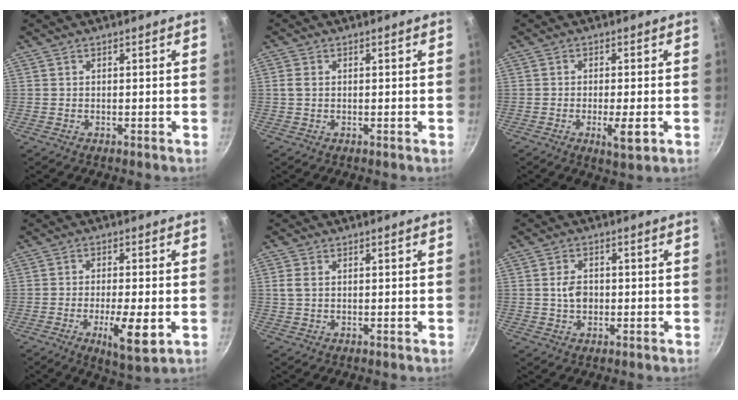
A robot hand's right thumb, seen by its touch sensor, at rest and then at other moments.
{"total": 1.7, "force": [0.2, 1.2, 1.2], "torque": [-0.025, 0.004, 0.003]}
{"total": 4.9, "force": [-1.5, 1.2, 4.5], "torque": [-0.078, 0.001, -0.025]}
{"total": 8.6, "force": [-2.4, 2.3, 7.9], "torque": [-0.134, -0.001, -0.035]}
{"total": 2.3, "force": [0.6, 1.5, 1.7], "torque": [-0.035, 0.003, 0.011]}
{"total": 4.0, "force": [0.0, 2.9, 2.7], "torque": [-0.037, 0.004, -0.002]}